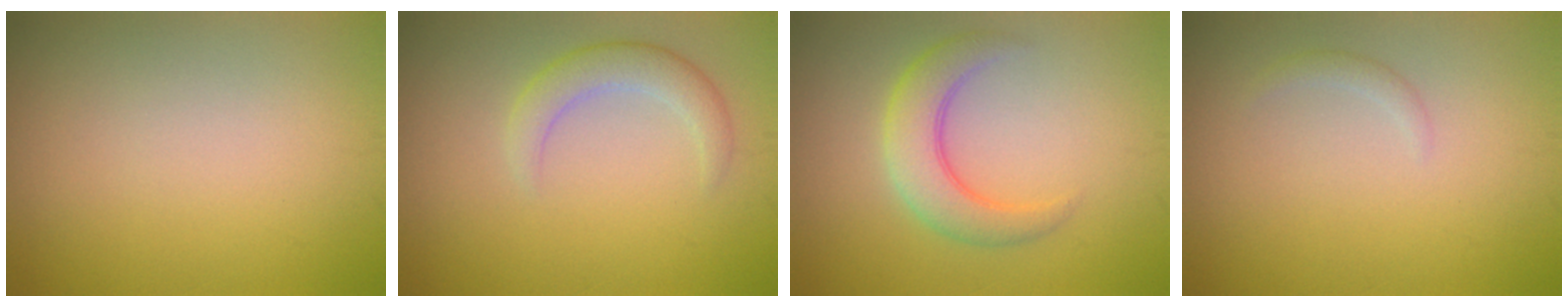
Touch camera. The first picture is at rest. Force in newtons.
{"total": 2.8, "press": 2.8, "slide": 0.2}
{"total": 4.2, "press": 4.2, "slide": 0.1}
{"total": 0.8, "press": 0.8, "slide": 0.1}